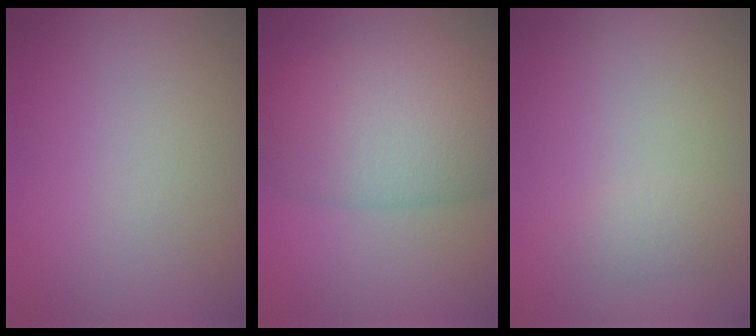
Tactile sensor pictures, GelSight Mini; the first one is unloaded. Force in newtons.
{"total": 10.3, "press": 10.3, "slide": 0.2}
{"total": 1.2, "press": 1.2, "slide": 0.1}